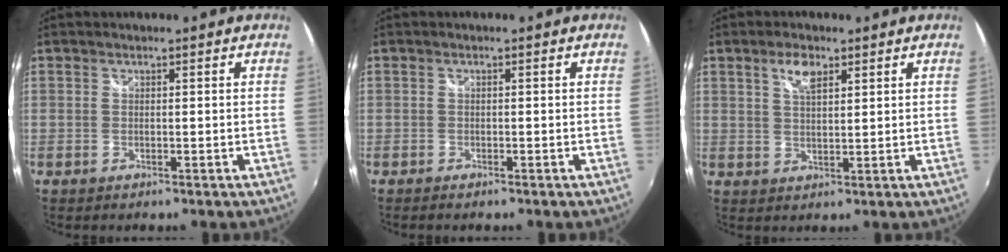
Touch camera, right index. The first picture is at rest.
{"total": 1.3, "force": [-1.1, 0.3, 0.6], "torque": [-0.015, -0.006, -0.019]}
{"total": 4.3, "force": [2.4, 1.7, 3.1], "torque": [-0.056, 0.006, 0.043]}